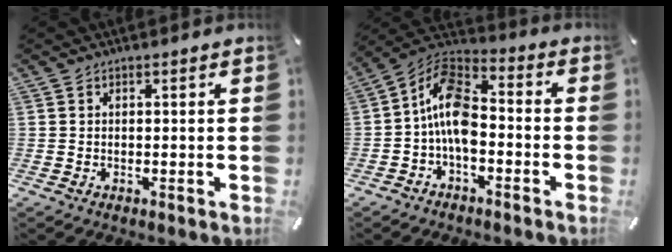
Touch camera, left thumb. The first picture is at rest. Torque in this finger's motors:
{"motor_torque": [-0.10, 1.65, 1.42, -0.16, 0.48]}